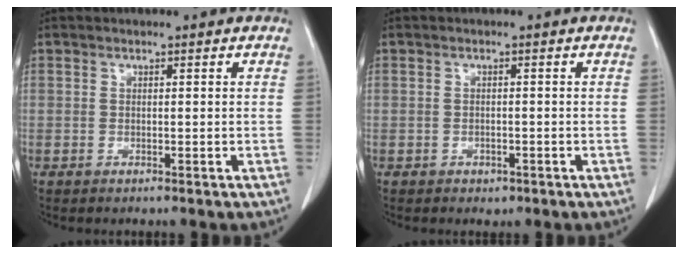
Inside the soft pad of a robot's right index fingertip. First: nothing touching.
{"total": 1.2, "force": [-0.7, 0.9, 0.4], "torque": [-0.002, 0.003, -0.006]}